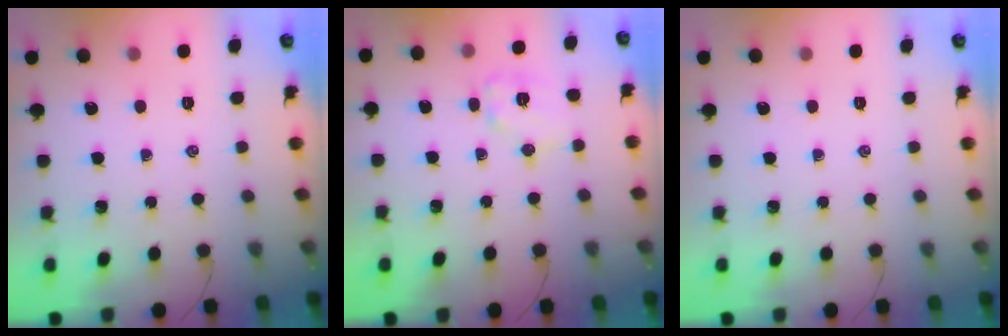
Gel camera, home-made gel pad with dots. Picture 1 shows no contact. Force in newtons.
{"total": 8.5, "press": 8.5, "slide": 0.1}
{"total": 0.0}